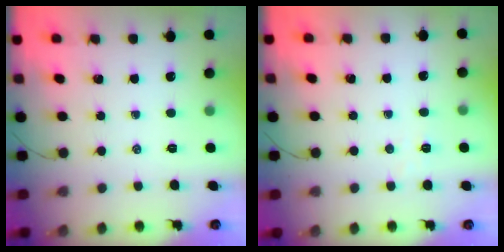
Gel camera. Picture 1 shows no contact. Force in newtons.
{"total": 2.6, "press": 2.4, "slide": 0.8}